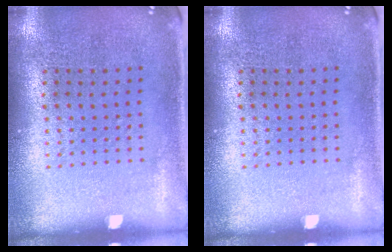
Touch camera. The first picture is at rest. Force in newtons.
{"total": 0.0}